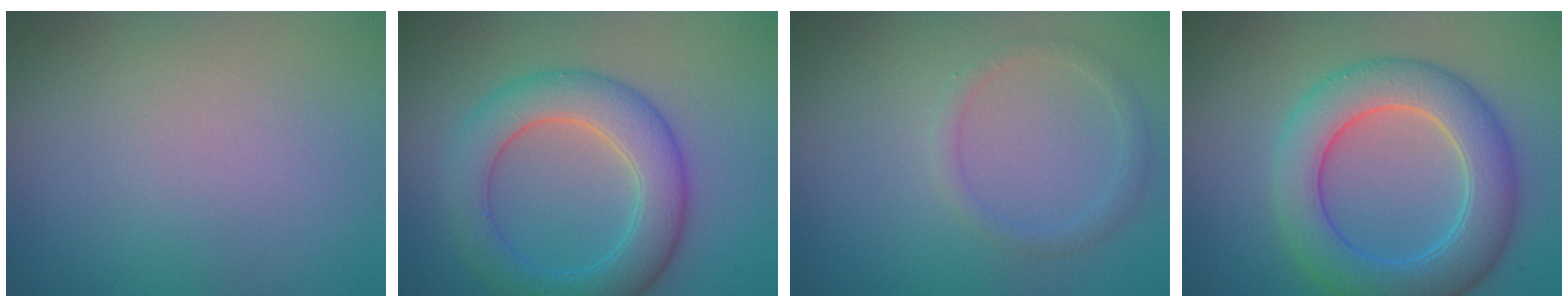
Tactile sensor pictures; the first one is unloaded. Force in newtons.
{"total": 5.9, "press": 5.9, "slide": 0.0}
{"total": 1.4, "press": 1.4, "slide": 0.2}
{"total": 7.2, "press": 7.2, "slide": 0.4}